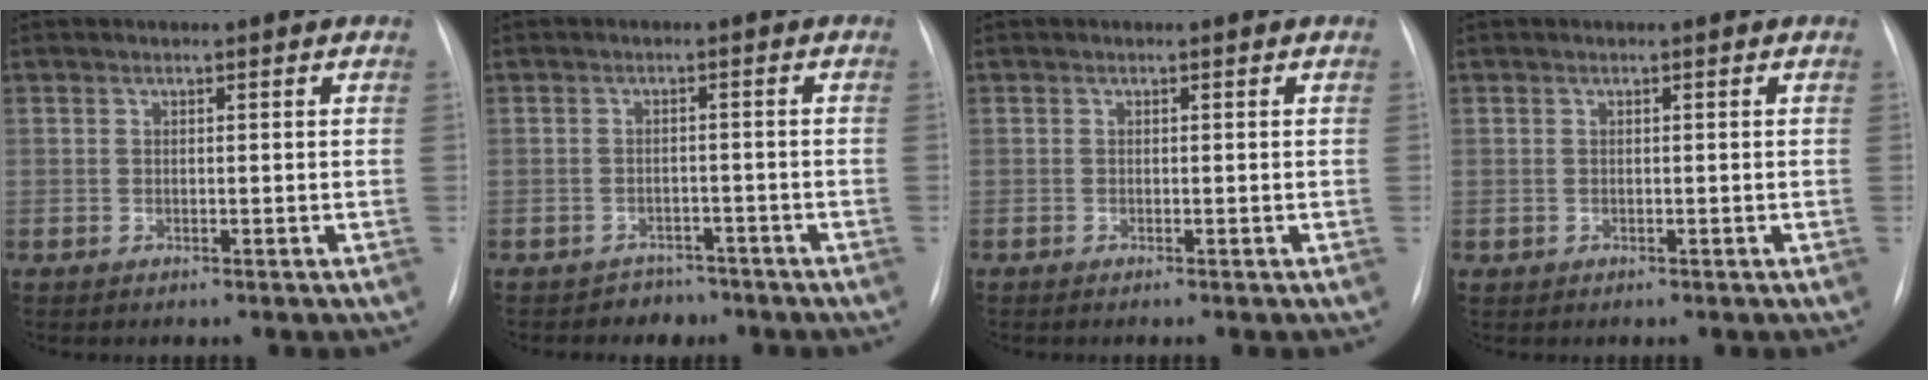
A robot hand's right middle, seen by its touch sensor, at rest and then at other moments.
{"total": 3.4, "force": [-2.6, 2.1, -0.6], "torque": [0.010, 0.012, -0.037]}
{"total": 0.0}
{"total": 0.5, "force": [-0.1, 0.5, 0.1], "torque": [0.001, 0.003, -0.001]}